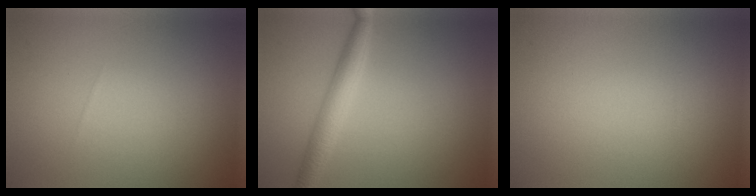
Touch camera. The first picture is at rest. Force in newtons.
{"total": 2.9, "press": 2.9, "slide": 0.0}
{"total": 0.0}